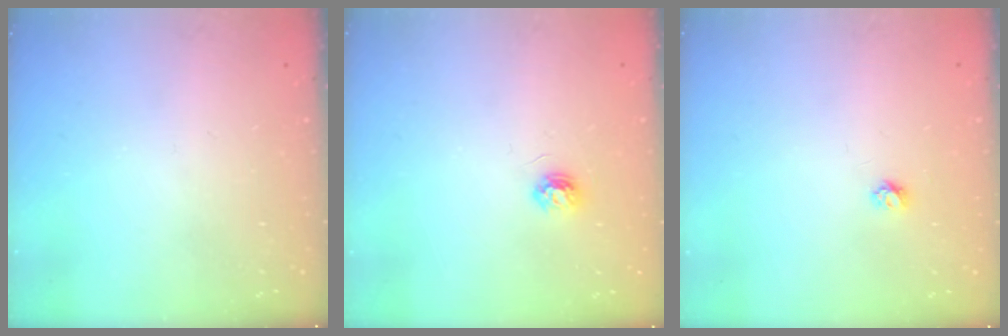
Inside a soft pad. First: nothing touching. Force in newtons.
{"total": 4.5, "press": 4.4, "slide": 0.5}
{"total": 3.4, "press": 3.4, "slide": 0.3}